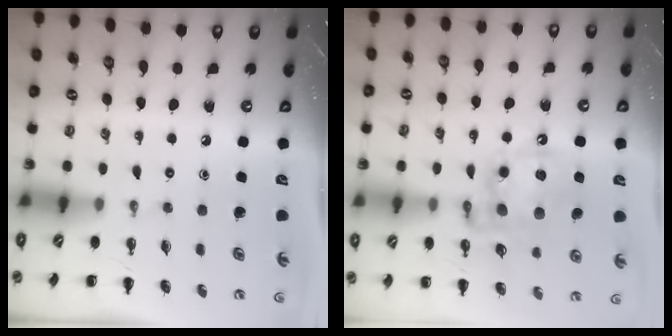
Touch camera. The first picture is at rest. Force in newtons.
{"total": 15.7, "press": 15.2, "slide": 3.9}